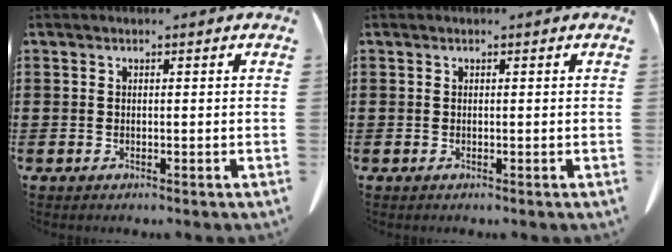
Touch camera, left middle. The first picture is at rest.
{"total": 0.0}